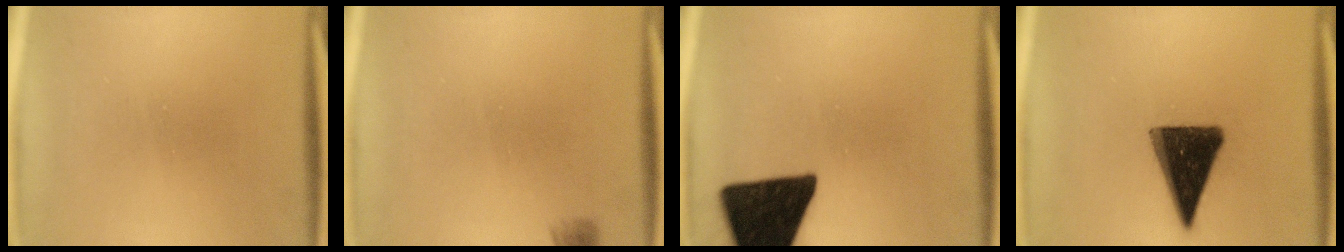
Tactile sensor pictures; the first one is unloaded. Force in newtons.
{"total": 2.9}
{"total": 18.6}
{"total": 14.2}